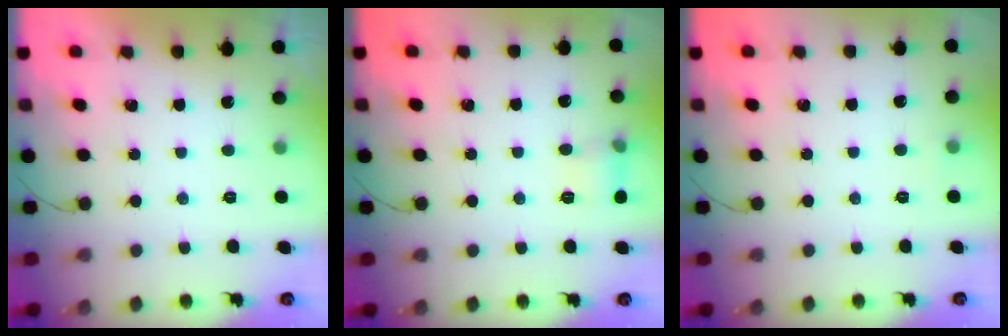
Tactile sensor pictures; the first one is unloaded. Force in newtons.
{"total": 6.9, "press": 6.7, "slide": 1.8}
{"total": 4.4, "press": 2.2, "slide": 3.8}